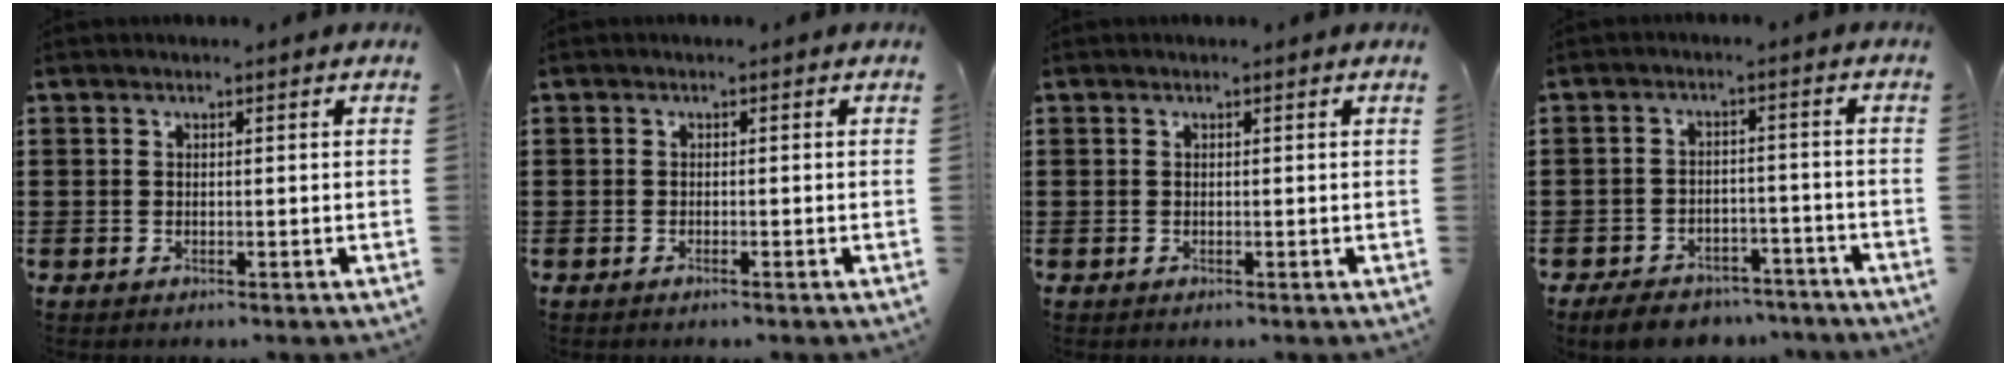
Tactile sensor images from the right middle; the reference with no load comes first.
{"total": 0.5, "force": [-0.4, 0.0, 0.3], "torque": [-0.007, -0.002, -0.007]}
{"total": 0.0}
{"total": 4.8, "force": [-4.6, 1.1, 0.8], "torque": [-0.019, 0.011, -0.094]}